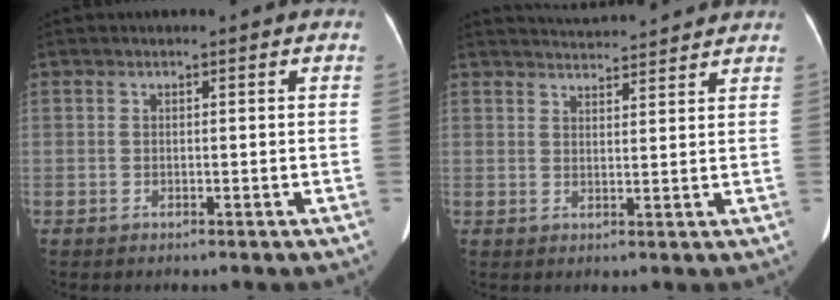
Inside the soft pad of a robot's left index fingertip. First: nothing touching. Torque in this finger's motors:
{"motor_torque": [-0.52, -1.21, -0.04, 0.00]}